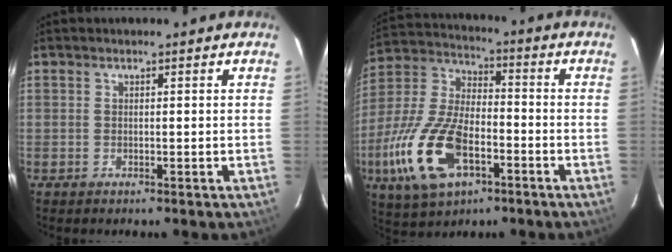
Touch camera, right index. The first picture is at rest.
{"total": 19.4, "force": [-7.6, 9.8, 14.9], "torque": [-0.335, -0.013, -0.136]}